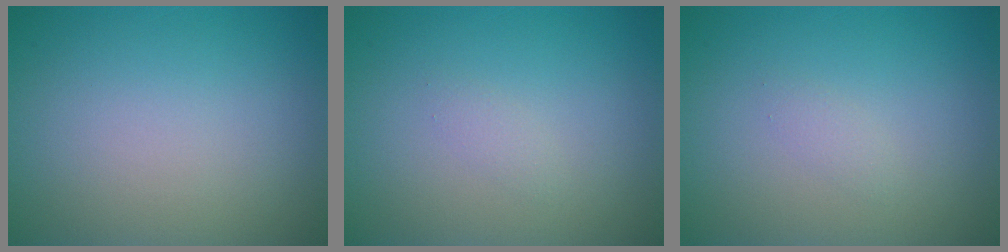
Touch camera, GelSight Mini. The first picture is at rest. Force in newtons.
{"total": 0.7, "press": 0.7, "slide": 0.0}
{"total": 0.7, "press": 0.7, "slide": 0.0}